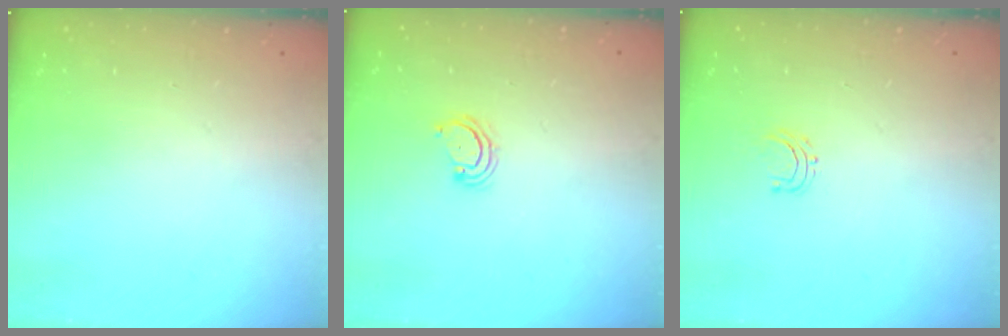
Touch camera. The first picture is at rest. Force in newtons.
{"total": 2.9, "press": 2.9, "slide": 0.3}
{"total": 4.0, "press": 4.0, "slide": 0.3}